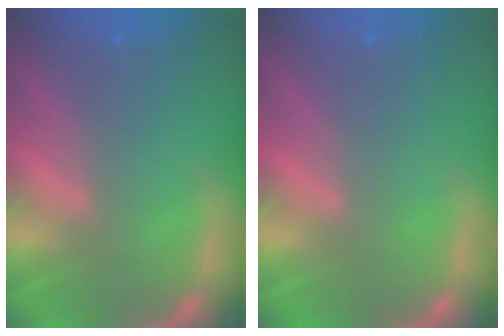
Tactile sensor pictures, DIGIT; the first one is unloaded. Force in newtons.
{"total": 0.0}